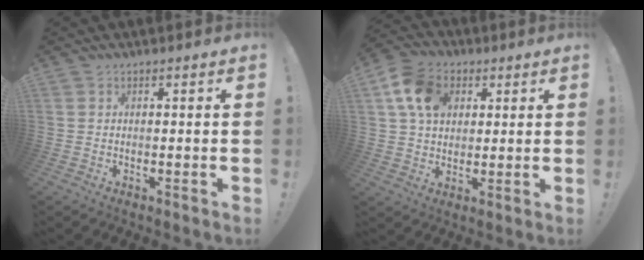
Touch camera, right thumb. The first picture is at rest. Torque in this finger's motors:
{"motor_torque": [-0.60, 1.02, 0.90, 0.16, 0.05]}